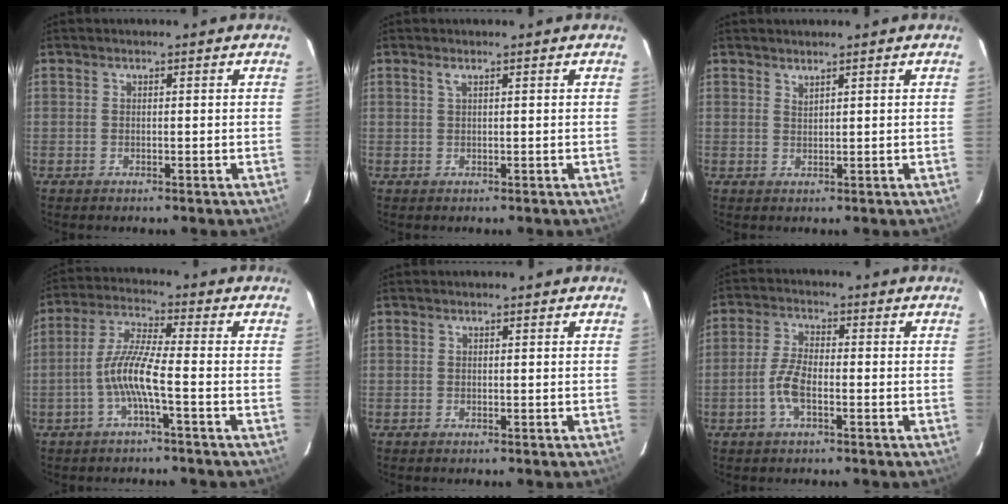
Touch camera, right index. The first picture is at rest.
{"total": 0.8, "force": [0.4, -0.1, 0.6], "torque": [-0.013, 0.003, 0.007]}
{"total": 1.0, "force": [0.9, 0.0, 0.3], "torque": [-0.005, -0.003, 0.017]}
{"total": 7.5, "force": [-2.7, 0.1, 7.0], "torque": [-0.156, 0.008, -0.052]}
{"total": 0.0}
{"total": 5.4, "force": [-1.9, 2.0, 4.6], "torque": [-0.103, 0.005, -0.039]}